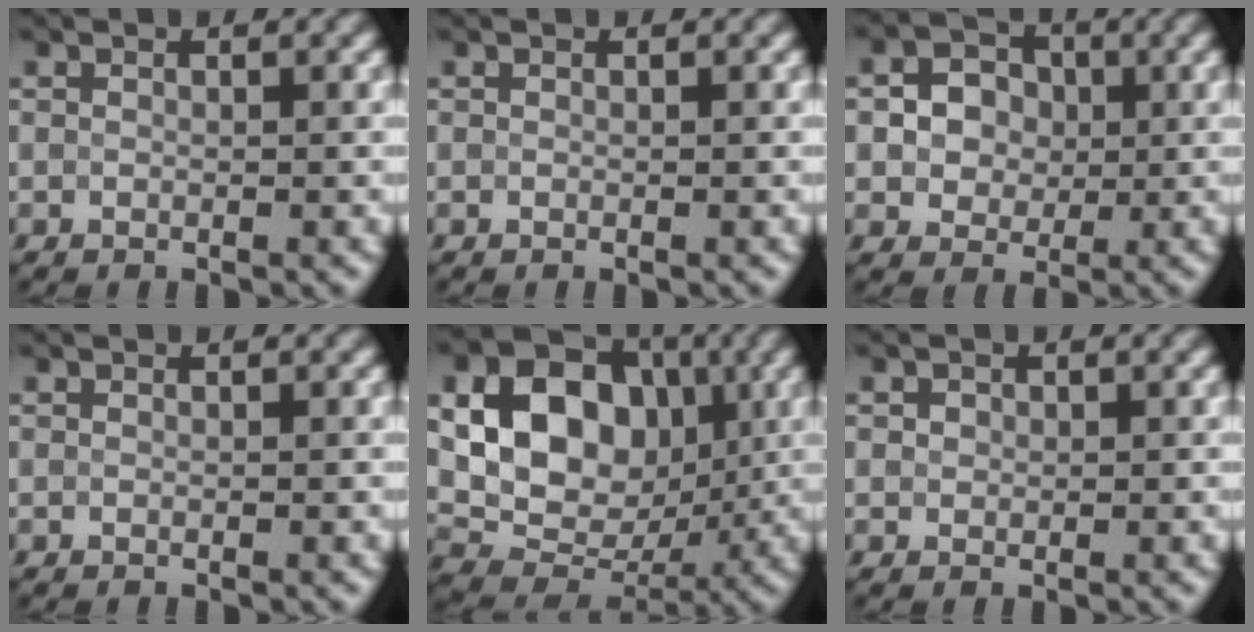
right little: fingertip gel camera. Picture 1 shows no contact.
{"total": 0.0}
{"total": 3.8, "force": [0.2, 3.2, 2.0], "torque": [-0.033, 0.005, -0.010]}
{"total": 0.0}
{"total": 15.5, "force": [2.9, 12.1, 9.2], "torque": [-0.184, 0.047, 0.052]}
{"total": 0.9, "force": [0.3, 0.8, 0.4], "torque": [-0.004, 0.006, 0.000]}